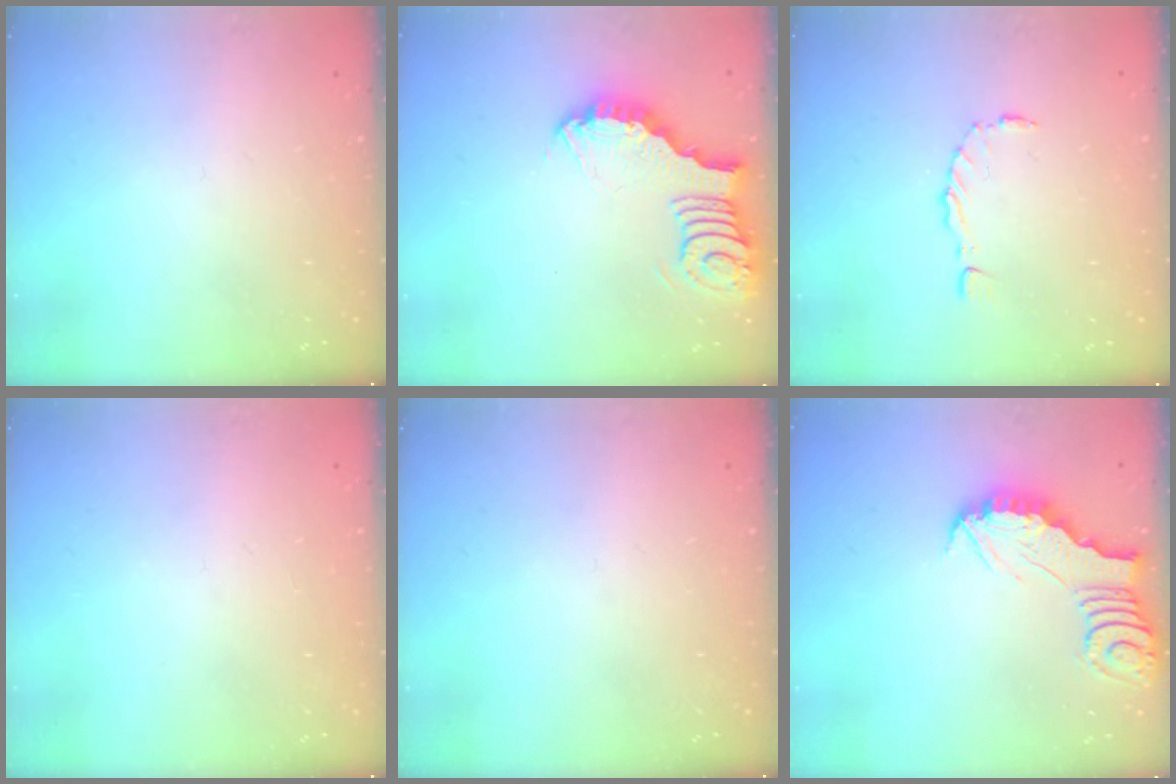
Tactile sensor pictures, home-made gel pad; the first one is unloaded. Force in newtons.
{"total": 4.9, "press": 4.8, "slide": 0.3}
{"total": 1.5, "press": 1.4, "slide": 0.3}
{"total": 0.0}
{"total": 0.0}
{"total": 2.8, "press": 2.8, "slide": 0.2}